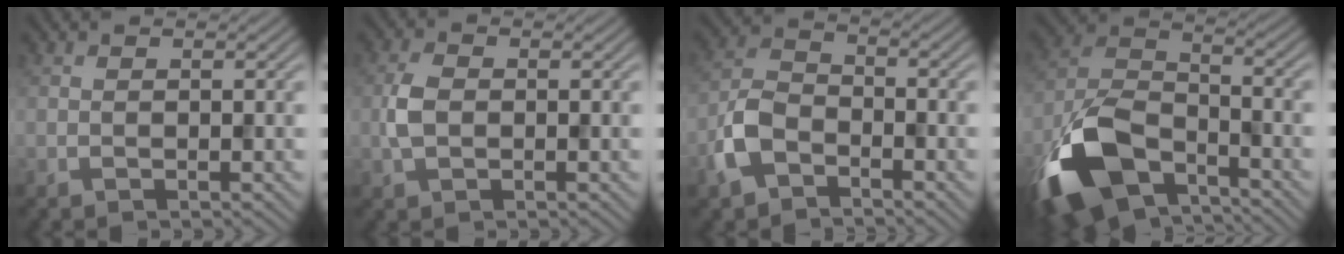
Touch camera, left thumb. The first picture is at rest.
{"total": 3.1, "force": [-0.3, 2.1, 2.3], "torque": [-0.057, 0.003, -0.009]}
{"total": 5.8, "force": [-3.3, 3.4, 3.3], "torque": [-0.076, 0.001, -0.081]}
{"total": 13.9, "force": [-8.7, 6.9, 8.4], "torque": [-0.195, -0.016, -0.180]}